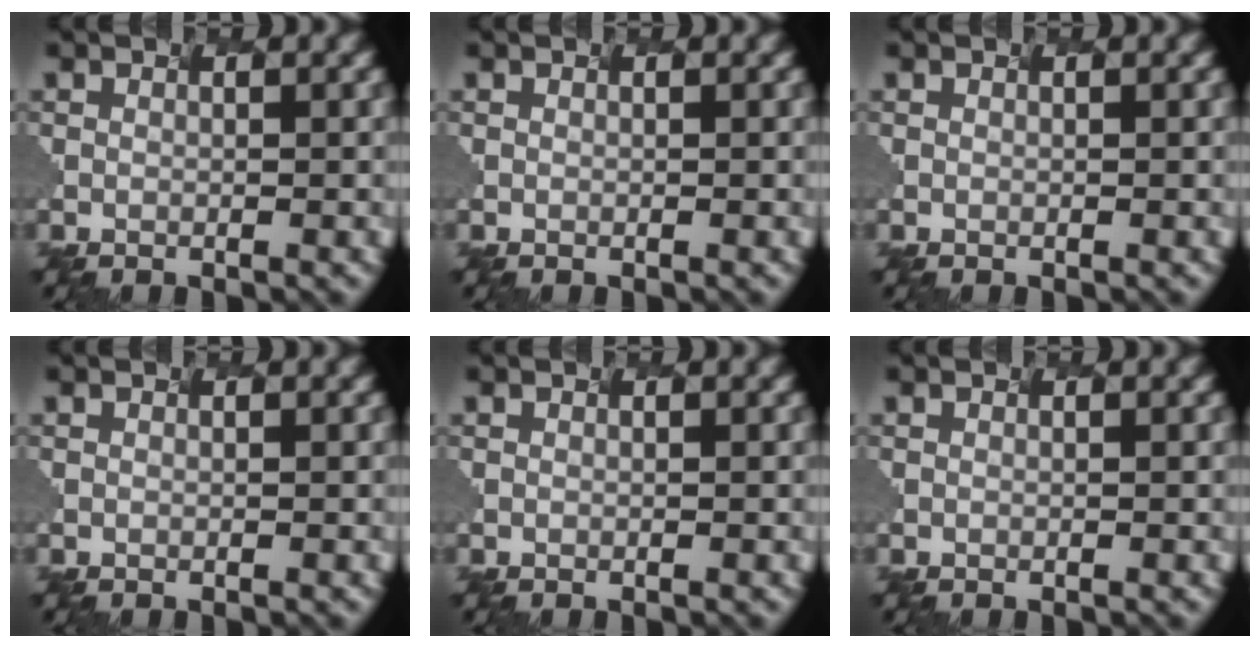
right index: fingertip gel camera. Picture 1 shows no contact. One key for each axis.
{"total": 0.0}
{"total": 0.0}
{"total": 0.0}
{"total": 0.0}
{"total": 0.0}